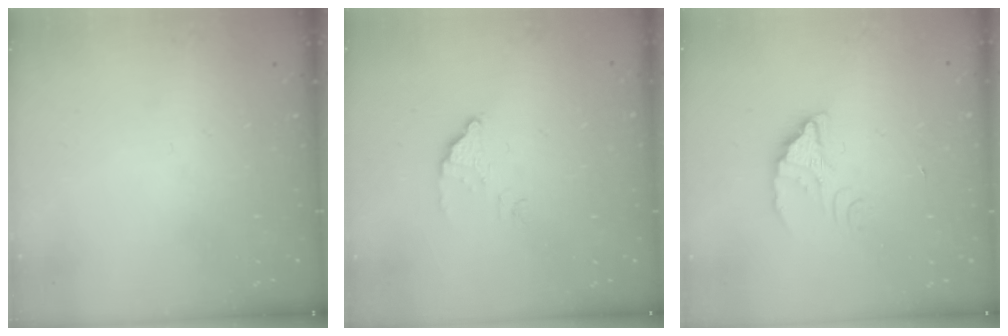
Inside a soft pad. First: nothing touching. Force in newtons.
{"total": 2.9, "press": 2.9, "slide": 0.1}
{"total": 2.5, "press": 2.5, "slide": 0.1}